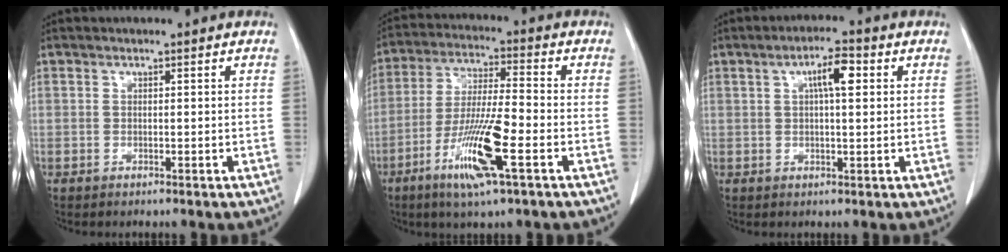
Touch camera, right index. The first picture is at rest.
{"total": 12.4, "force": [-5.3, 0.8, 11.2], "torque": [-0.219, -0.019, -0.097]}
{"total": 4.9, "force": [1.5, 1.0, 4.6], "torque": [-0.082, 0.011, 0.025]}